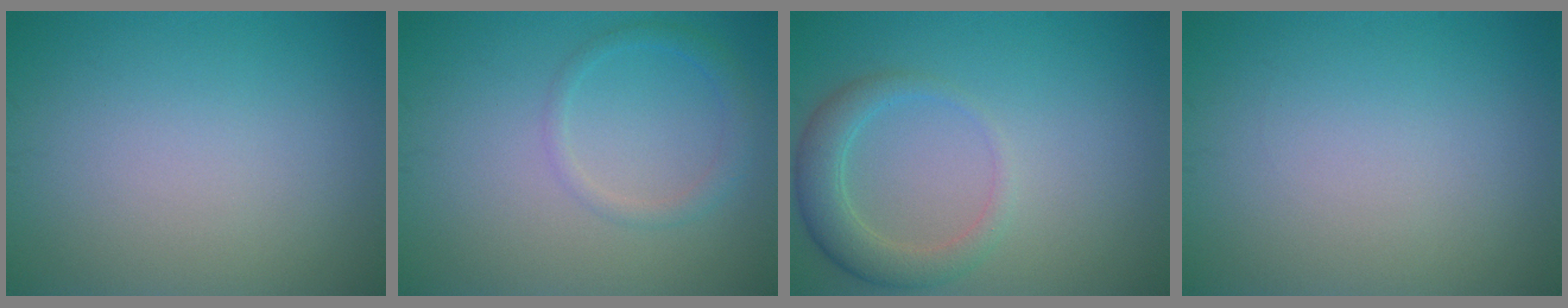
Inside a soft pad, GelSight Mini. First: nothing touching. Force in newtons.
{"total": 1.7, "press": 1.7, "slide": 0.1}
{"total": 2.4, "press": 2.4, "slide": 0.4}
{"total": 0.0}